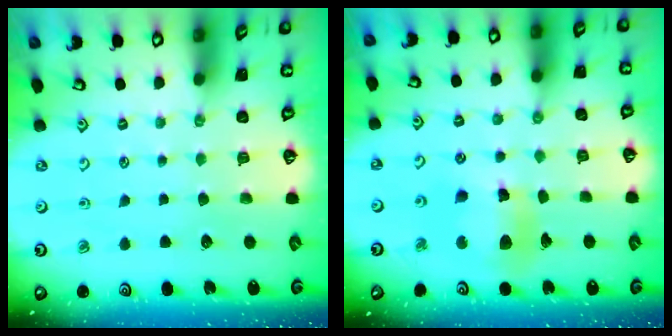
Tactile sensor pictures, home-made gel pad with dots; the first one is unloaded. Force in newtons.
{"total": 12.0, "press": 11.9, "slide": 1.5}